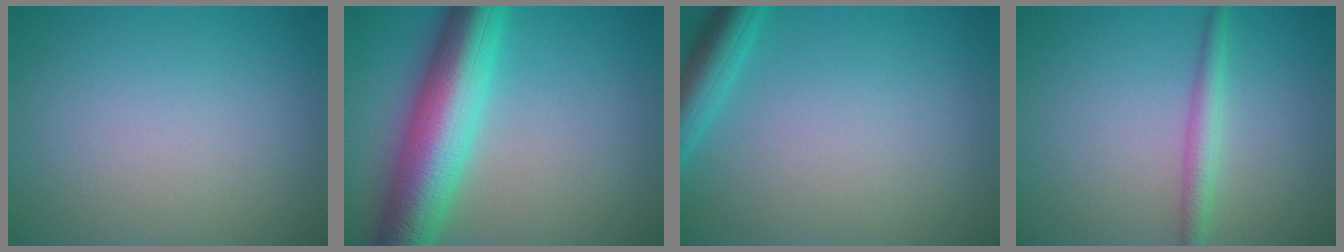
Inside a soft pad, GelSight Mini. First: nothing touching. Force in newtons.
{"total": 9.9, "press": 9.9, "slide": 0.1}
{"total": 3.5, "press": 3.5, "slide": 0.2}
{"total": 2.2, "press": 2.2, "slide": 0.1}